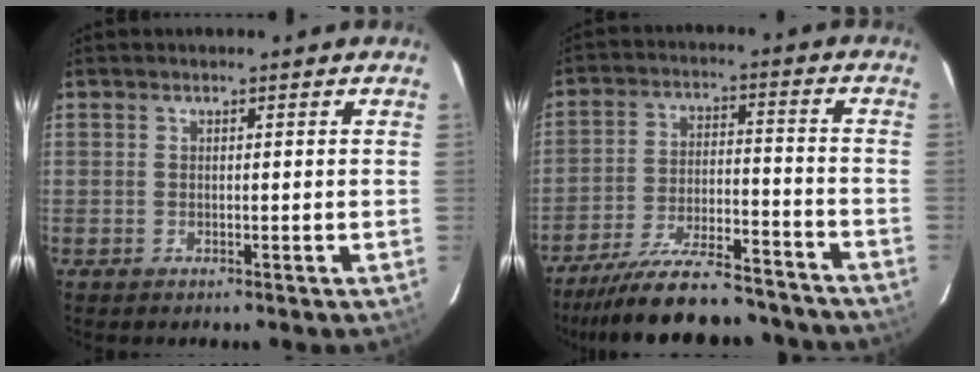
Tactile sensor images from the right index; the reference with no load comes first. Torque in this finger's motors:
{"motor_torque": [1.13, -1.01, 0.81, 0.20]}